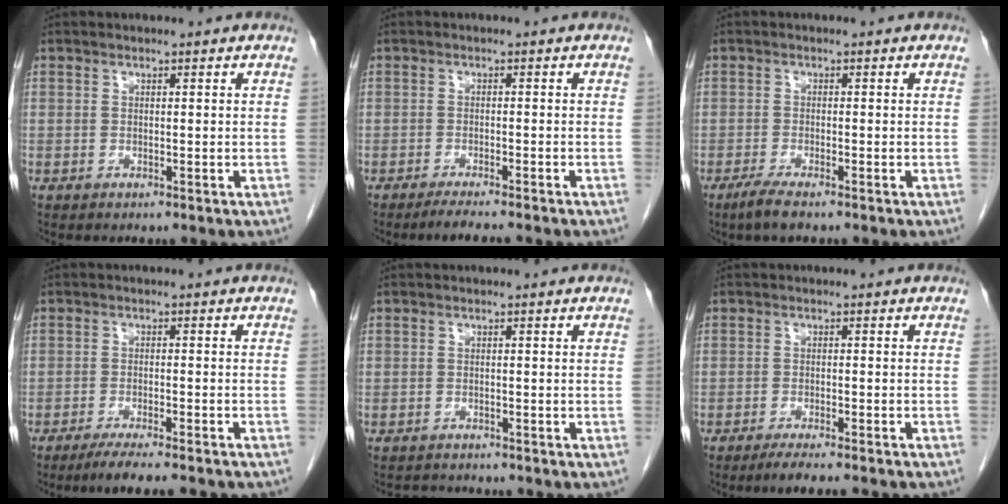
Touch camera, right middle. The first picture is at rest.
{"total": 4.9, "force": [-4.2, -0.1, 2.6], "torque": [-0.034, -0.009, -0.063]}
{"total": 3.2, "force": [-2.3, 0.3, 2.2], "torque": [-0.050, -0.008, -0.044]}
{"total": 9.3, "force": [-7.9, 0.9, 4.9], "torque": [-0.063, -0.015, -0.115]}
{"total": 2.0, "force": [-2.0, 0.5, -0.3], "torque": [-0.002, -0.009, -0.032]}
{"total": 6.5, "force": [-5.5, 0.4, 3.5], "torque": [-0.042, -0.011, -0.077]}